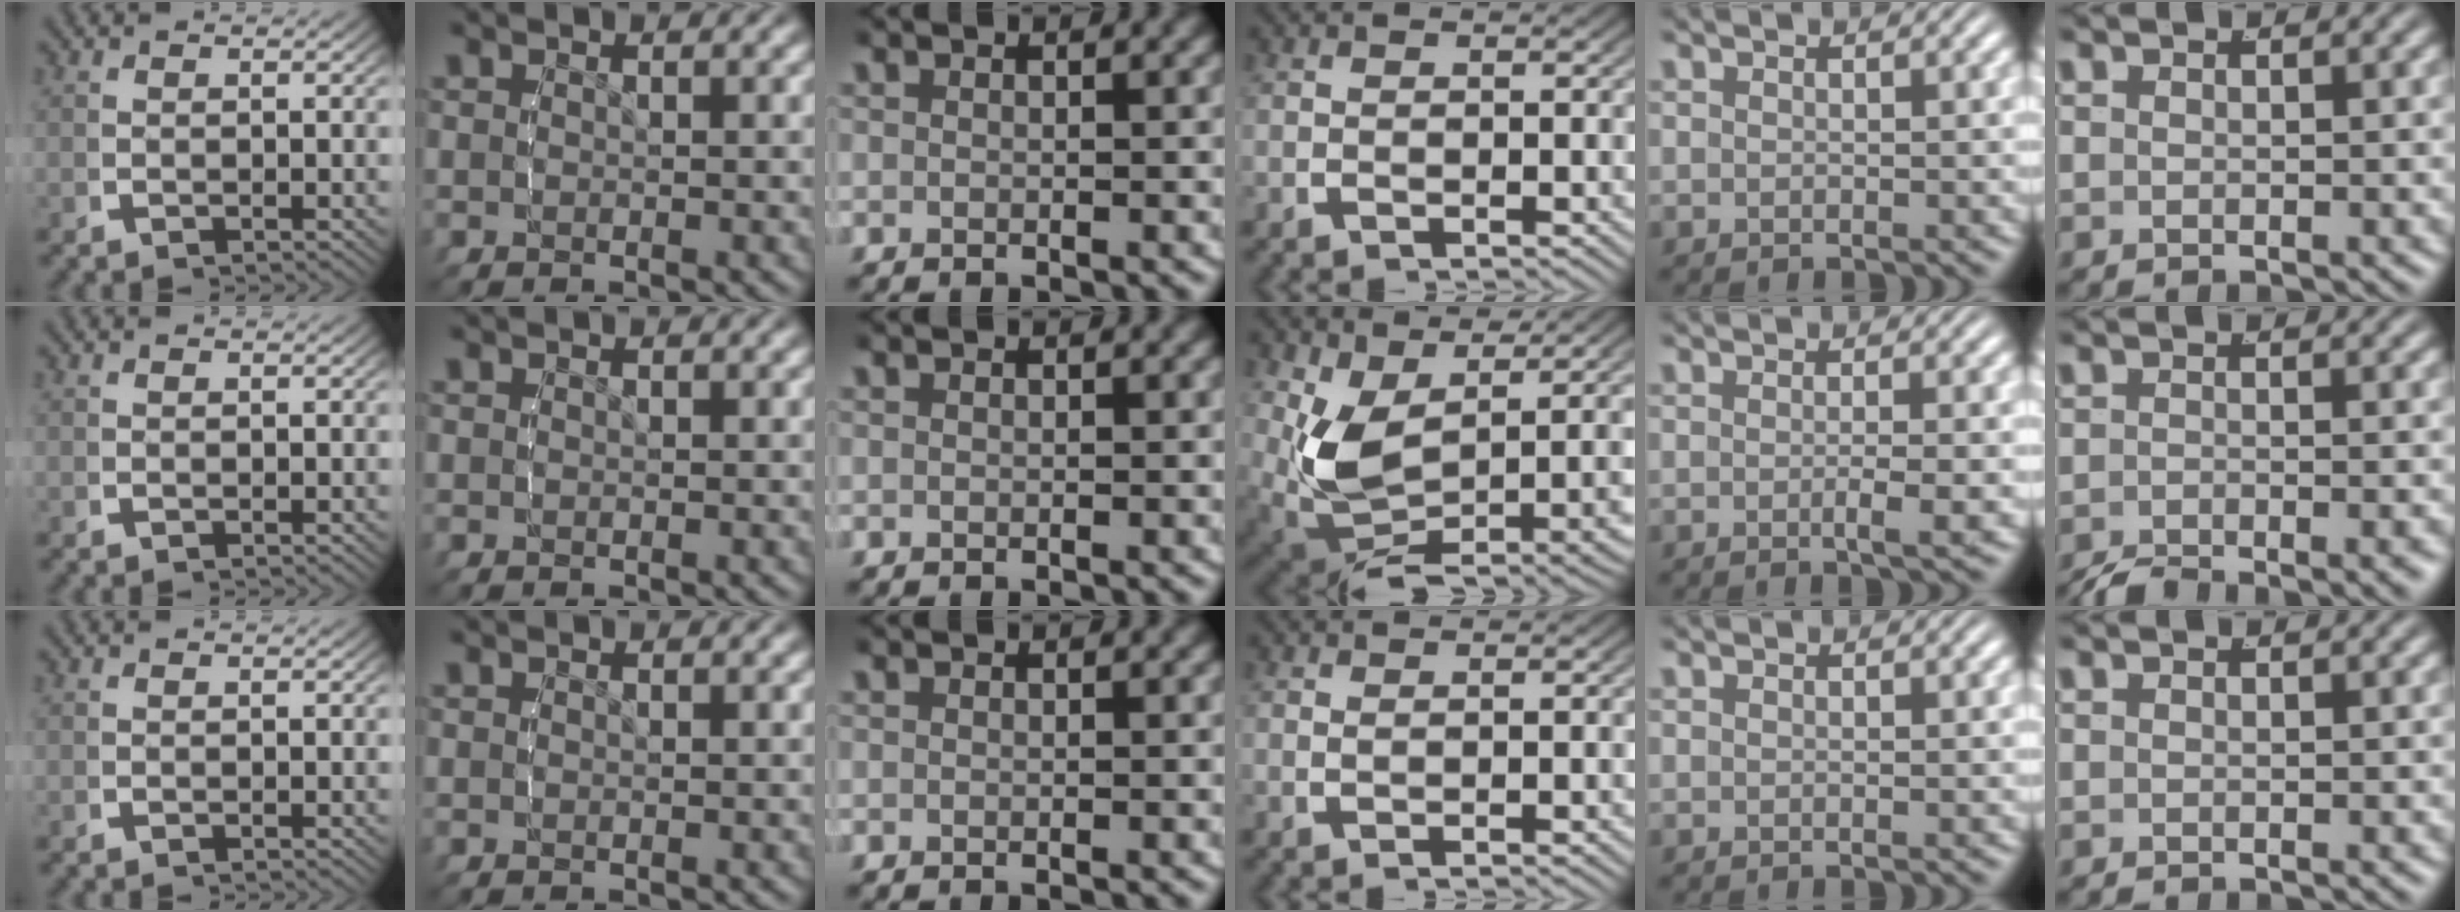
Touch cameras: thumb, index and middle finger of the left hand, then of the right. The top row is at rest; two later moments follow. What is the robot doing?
{"motion": "lift_and_place", "object": "stress ball aka squeeze ball"}